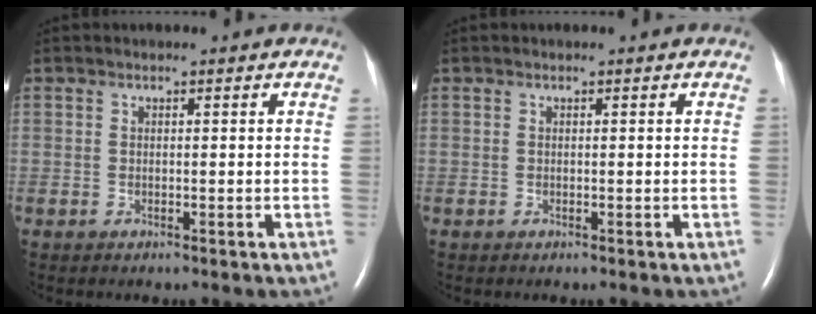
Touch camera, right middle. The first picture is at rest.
{"total": 0.0}